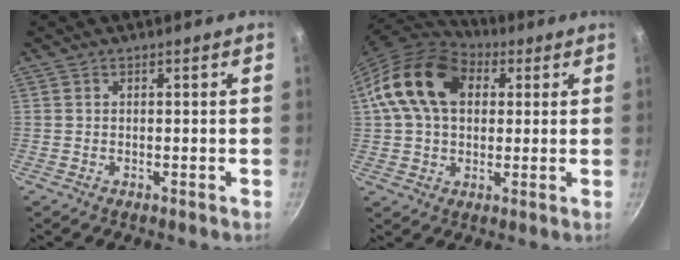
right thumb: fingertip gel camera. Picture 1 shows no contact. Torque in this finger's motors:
{"motor_torque": [0.66, 1.79, 0.64, -0.44, 0.21]}